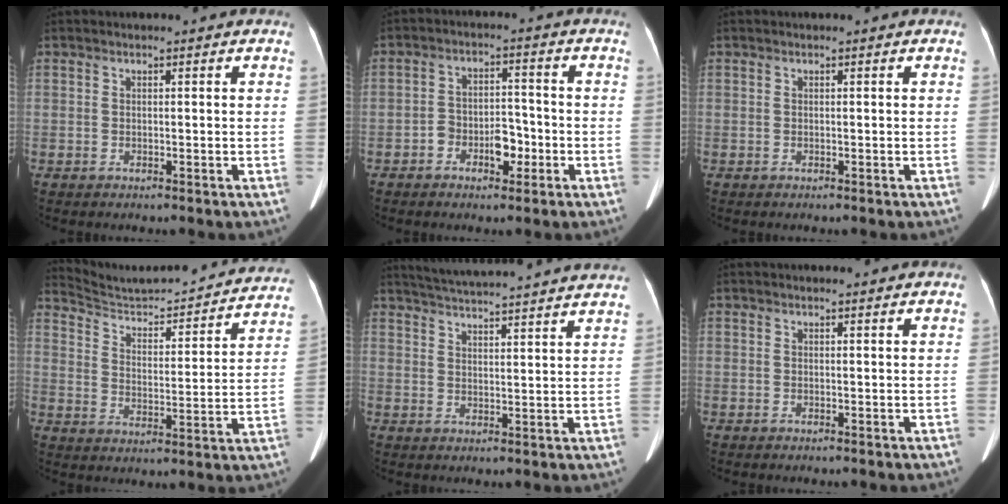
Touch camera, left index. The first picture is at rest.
{"total": 5.0, "force": [-2.5, 2.8, 3.3], "torque": [-0.057, 0.014, -0.041]}
{"total": 0.0}
{"total": 22.3, "force": [21.1, 3.0, 6.6], "torque": [-0.094, -0.033, 0.282]}
{"total": 19.9, "force": [18.6, 0.0, 7.0], "torque": [-0.117, 0.002, 0.246]}
{"total": 1.6, "force": [1.5, 0.2, 0.4], "torque": [-0.010, 0.008, 0.017]}